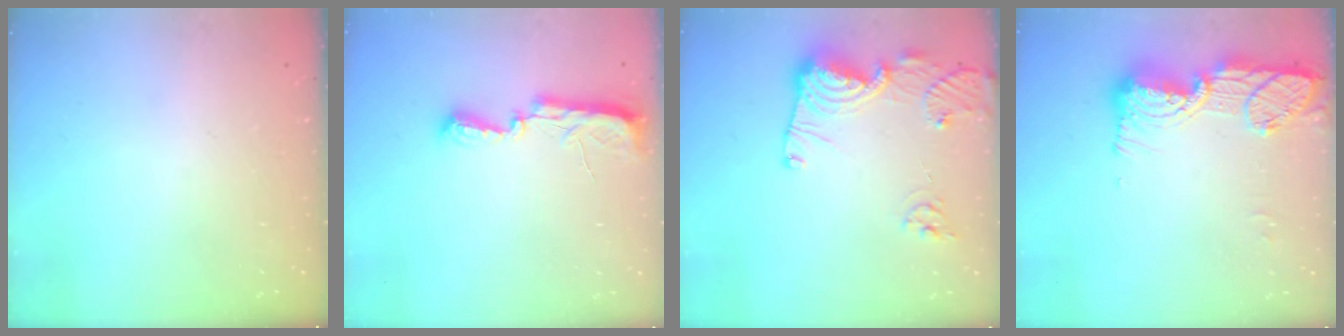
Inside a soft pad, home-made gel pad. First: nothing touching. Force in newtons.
{"total": 7.7, "press": 7.7, "slide": 0.7}
{"total": 15.3, "press": 15.2, "slide": 1.7}
{"total": 15.1, "press": 15.0, "slide": 1.0}